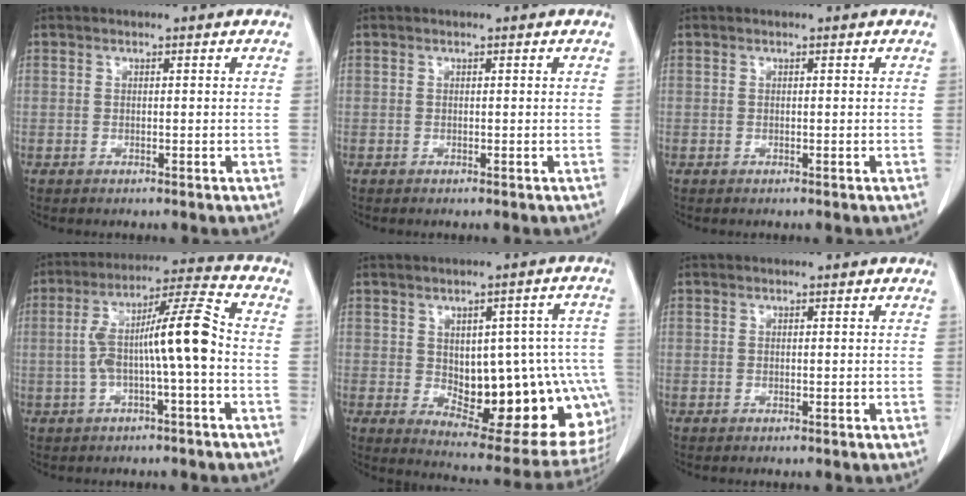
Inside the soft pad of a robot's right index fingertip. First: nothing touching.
{"total": 0.0}
{"total": 0.0}
{"total": 11.2, "force": [-1.2, 0.7, 11.1], "torque": [-0.200, 0.033, -0.025]}
{"total": 20.9, "force": [-2.7, 8.6, 18.9], "torque": [-0.175, 0.021, -0.004]}
{"total": 0.0}